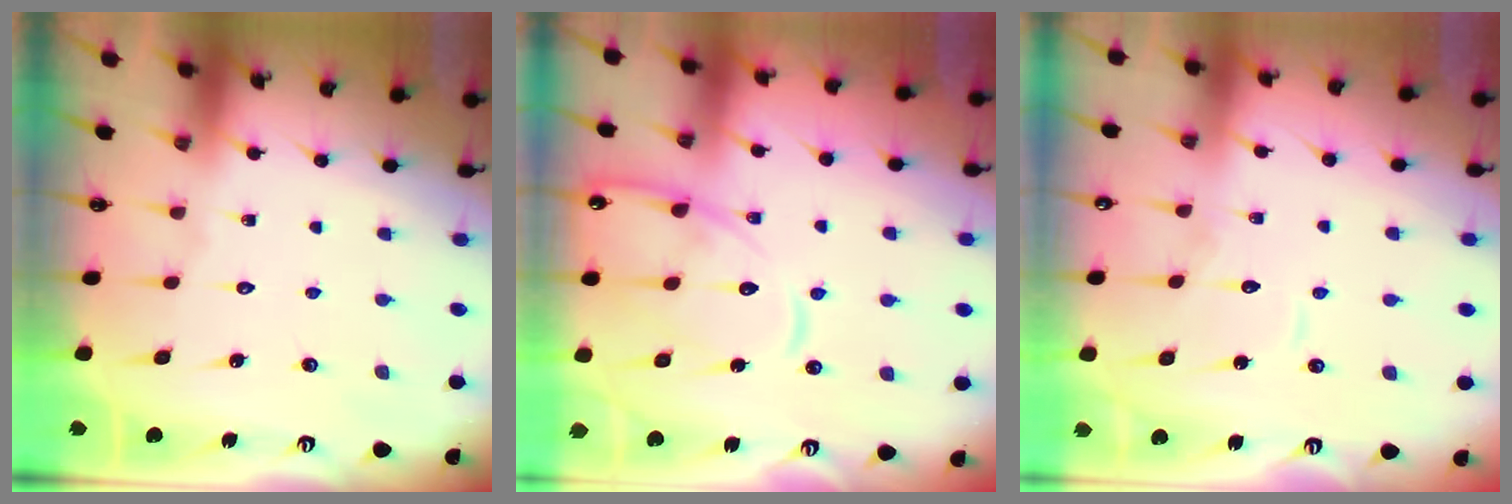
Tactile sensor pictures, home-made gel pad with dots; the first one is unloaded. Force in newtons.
{"total": 14.0, "press": 14.0, "slide": 1.3}
{"total": 7.6, "press": 7.6, "slide": 0.5}